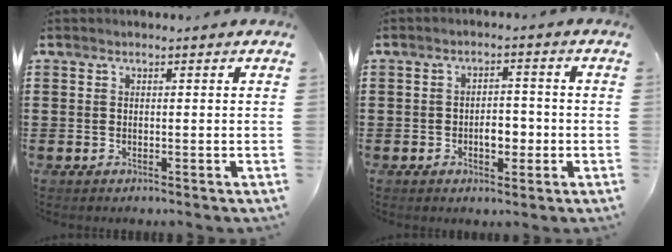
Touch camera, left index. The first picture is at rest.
{"total": 3.8, "force": [-1.2, 2.2, 2.9], "torque": [-0.049, 0.003, -0.025]}